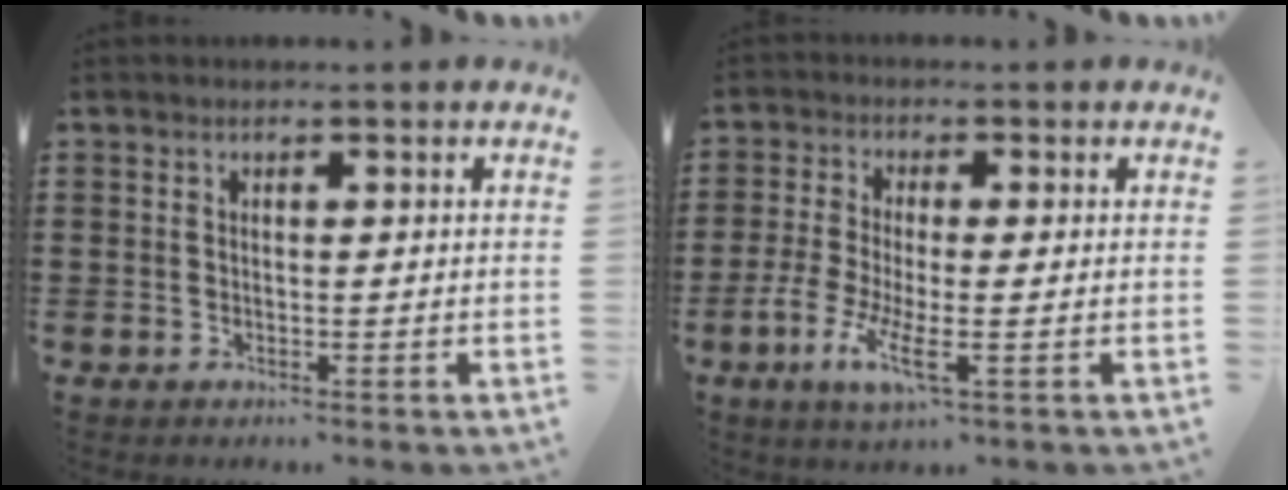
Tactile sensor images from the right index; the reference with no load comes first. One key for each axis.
{"total": 6.1, "fx": -2.3, "fy": 1.1, "fz": 5.5, "tx": -0.130, "ty": -0.019, "tz": -0.048}